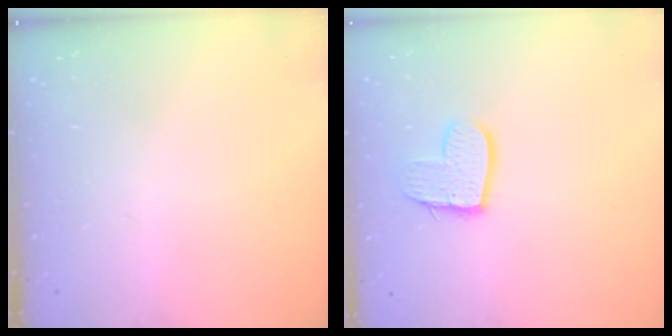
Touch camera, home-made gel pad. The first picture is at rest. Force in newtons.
{"total": 10.7, "press": 10.6, "slide": 0.8}